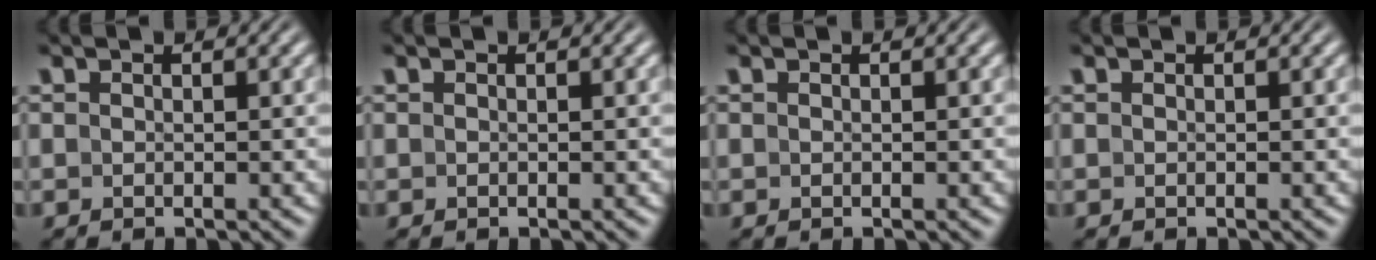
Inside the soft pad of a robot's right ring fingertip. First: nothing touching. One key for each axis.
{"total": 0.0}
{"total": 0.0}
{"total": 0.0}